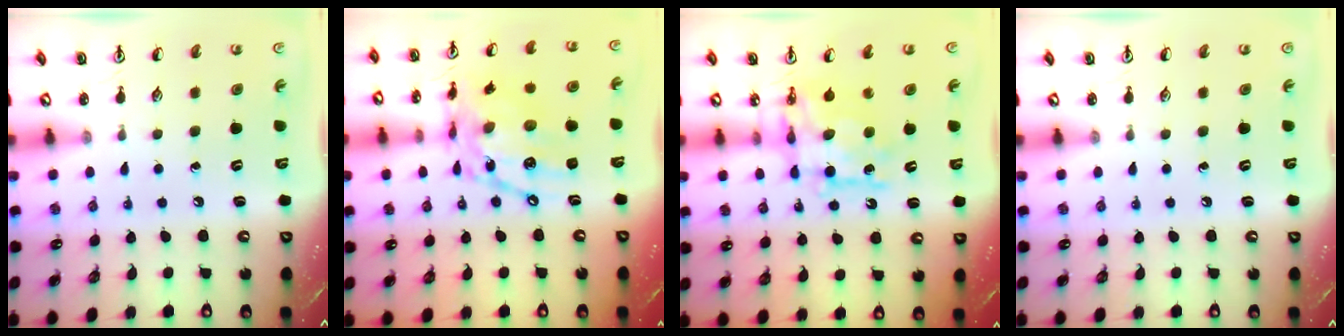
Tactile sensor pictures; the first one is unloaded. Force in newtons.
{"total": 15.2, "press": 15.2, "slide": 1.2}
{"total": 9.6, "press": 9.6, "slide": 0.5}
{"total": 0.0}